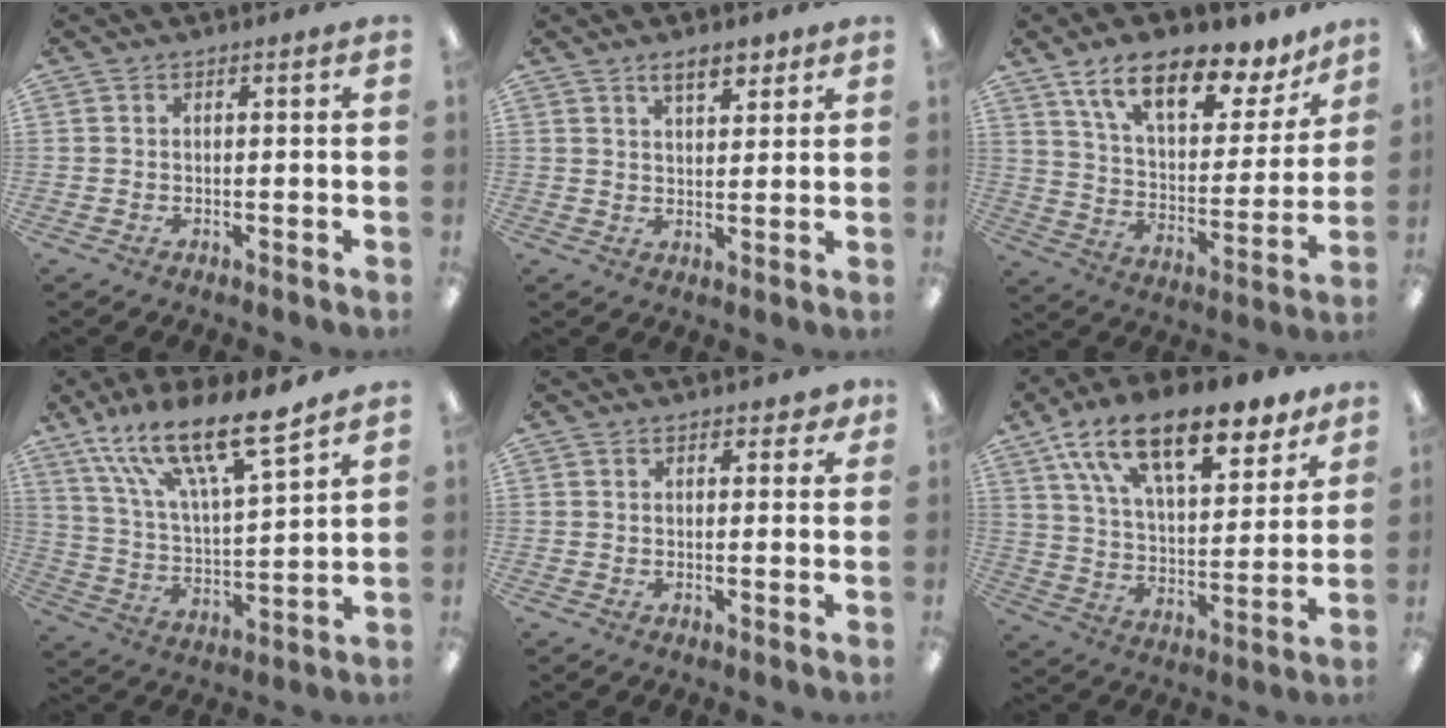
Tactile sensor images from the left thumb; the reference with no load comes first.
{"total": 5.6, "force": [4.0, 2.5, 3.1], "torque": [-0.035, -0.014, 0.066]}
{"total": 18.0, "force": [12.4, 7.2, 10.9], "torque": [-0.181, -0.076, 0.212]}
{"total": 19.4, "force": [14.4, 4.6, 12.1], "torque": [-0.214, -0.092, 0.246]}
{"total": 2.3, "force": [1.4, 1.4, 1.1], "torque": [-0.007, -0.003, 0.022]}
{"total": 19.9, "force": [13.7, 8.0, 11.9], "torque": [-0.204, -0.072, 0.238]}